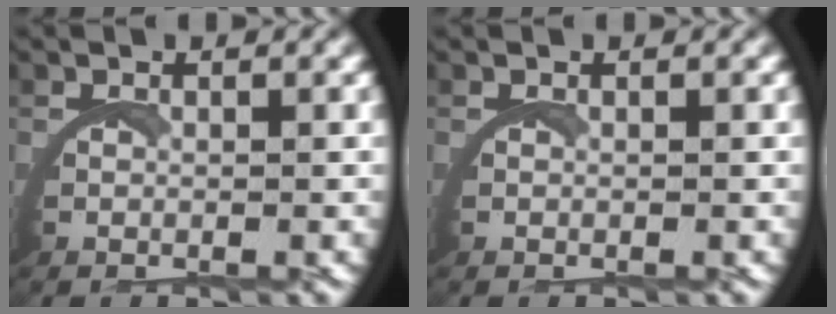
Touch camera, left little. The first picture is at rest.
{"total": 0.0}